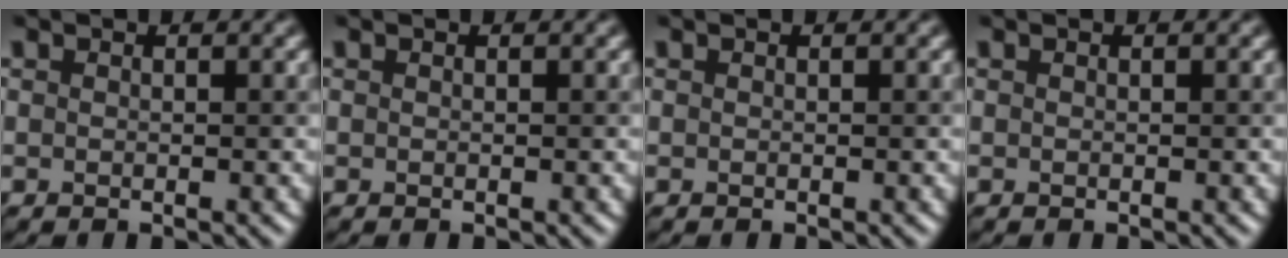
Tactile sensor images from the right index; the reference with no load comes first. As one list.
[{"total": 0.0}, {"total": 0.0}, {"total": 0.0}]